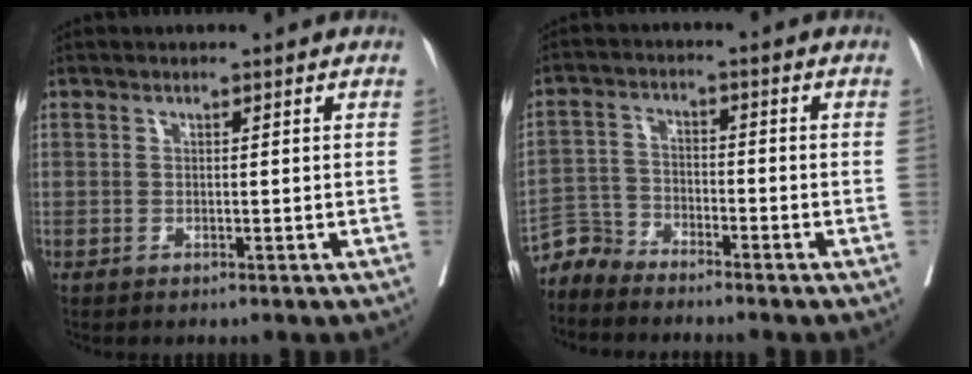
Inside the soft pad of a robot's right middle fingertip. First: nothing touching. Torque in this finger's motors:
{"motor_torque": [0.05, -0.06, 0.00, 0.00]}